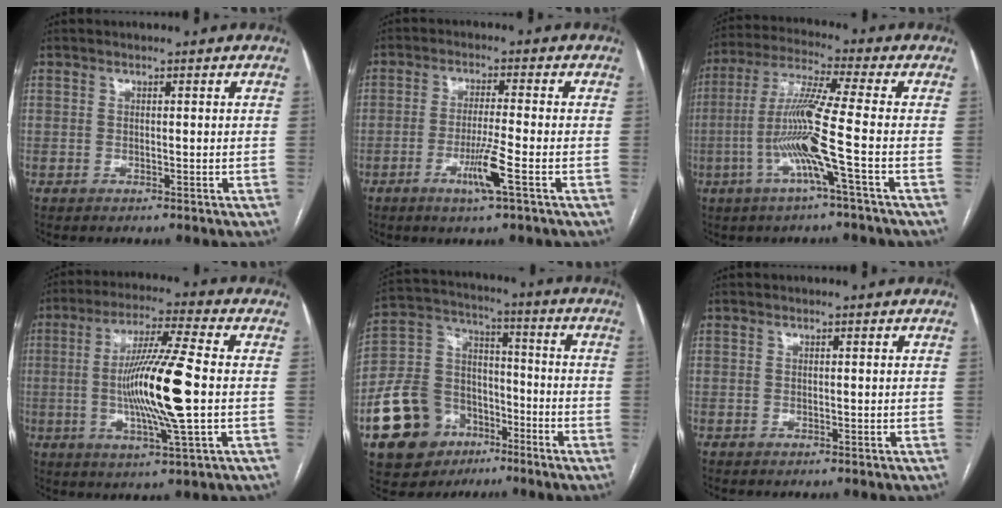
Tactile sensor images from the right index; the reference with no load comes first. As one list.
[{"total": 6.0, "force": [-2.6, -0.6, 5.3], "torque": [-0.101, -0.013, -0.050]}, {"total": 11.2, "force": [-3.1, -1.6, 10.7], "torque": [-0.216, -0.004, -0.068]}, {"total": 14.5, "force": [-1.0, 0.0, 14.4], "torque": [-0.270, -0.005, -0.023]}, {"total": 15.5, "force": [-7.6, 11.5, 7.2], "torque": [-0.157, 0.042, -0.128]}, {"total": 0.0}]